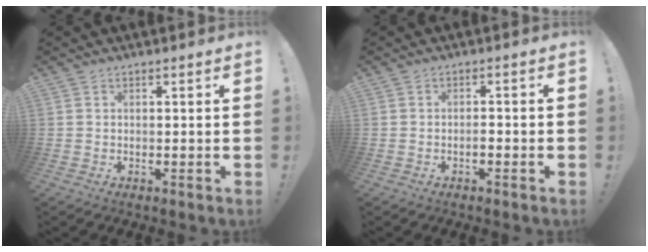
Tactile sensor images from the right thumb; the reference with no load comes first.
{"total": 1.6, "force": [-0.9, 0.6, 1.2], "torque": [-0.018, 0.002, -0.016]}